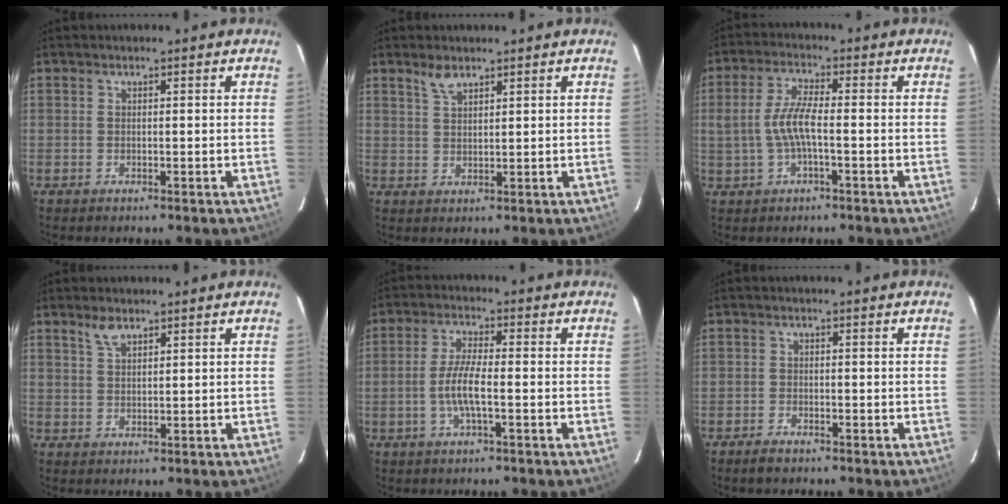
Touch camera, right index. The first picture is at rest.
{"total": 2.9, "force": [2.2, 1.0, 1.4], "torque": [-0.028, 0.003, 0.045]}
{"total": 6.5, "force": [-1.1, 1.6, 6.2], "torque": [-0.128, 0.004, -0.017]}
{"total": 2.8, "force": [2.1, 1.1, 1.5], "torque": [-0.029, 0.005, 0.042]}
{"total": 5.9, "force": [-1.6, 0.9, 5.7], "torque": [-0.116, 0.000, -0.032]}
{"total": 2.1, "force": [-1.8, 0.8, 0.7], "torque": [-0.024, 0.001, -0.033]}